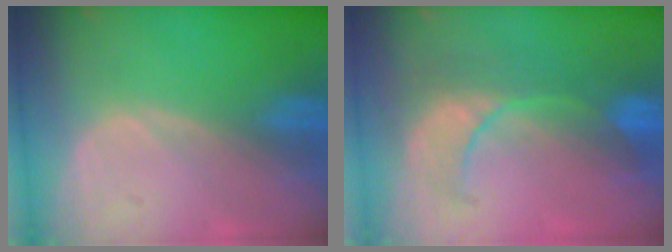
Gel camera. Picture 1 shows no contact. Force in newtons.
{"total": 8.0, "press": 7.8, "slide": 1.6}